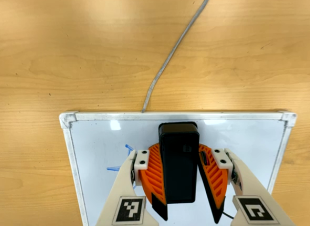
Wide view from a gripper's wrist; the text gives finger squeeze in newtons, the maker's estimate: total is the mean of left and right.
{"total": 11.6, "left": 13.1, "right": 10.2}